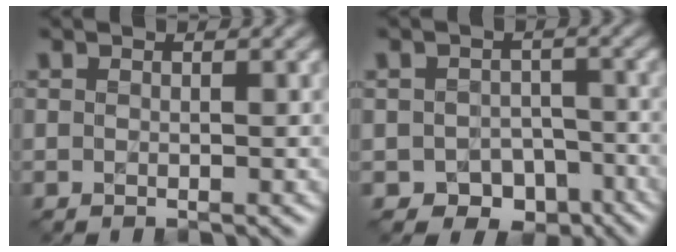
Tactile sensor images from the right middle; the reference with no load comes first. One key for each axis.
{"total": 4.4, "fx": -2.4, "fy": 3.2, "fz": 1.8, "tx": -0.018, "ty": -0.006, "tz": -0.030}